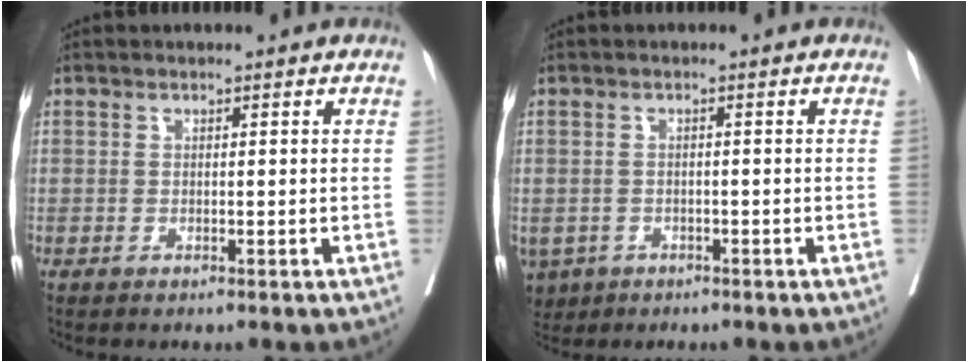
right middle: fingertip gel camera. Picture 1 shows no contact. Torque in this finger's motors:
{"motor_torque": [1.12, -1.02, 1.05, 0.21]}